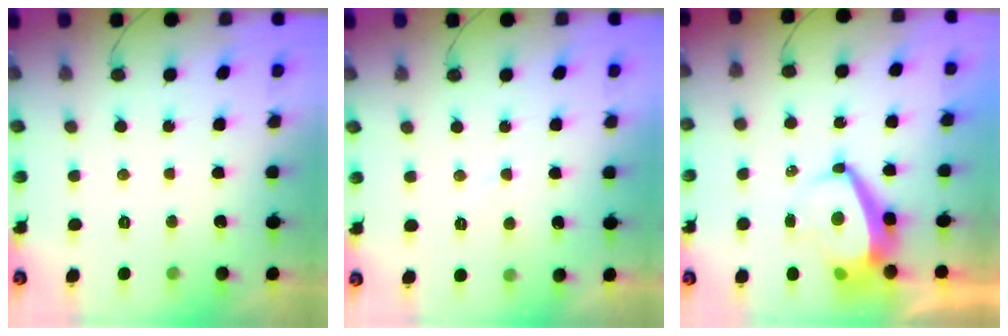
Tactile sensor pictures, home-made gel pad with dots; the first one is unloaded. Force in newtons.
{"total": 2.3, "press": 2.3, "slide": 0.4}
{"total": 6.8, "press": 6.7, "slide": 0.9}